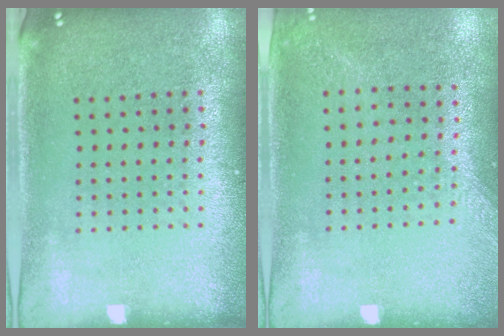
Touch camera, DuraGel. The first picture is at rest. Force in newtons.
{"total": 1.4, "press": 1.0, "slide": 0.9}